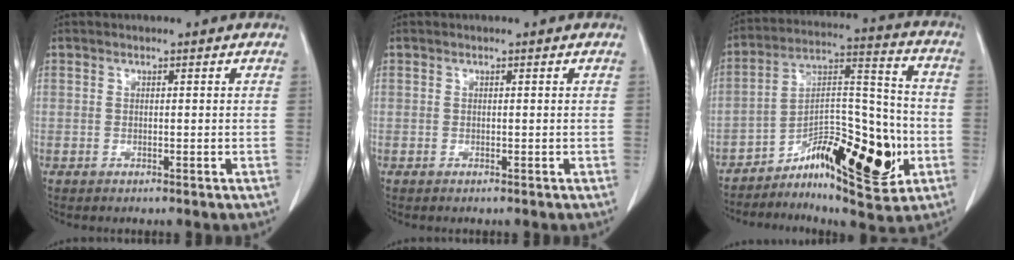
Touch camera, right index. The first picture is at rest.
{"total": 0.0}
{"total": 16.6, "force": [-7.4, 5.4, 13.9], "torque": [-0.221, 0.024, -0.113]}